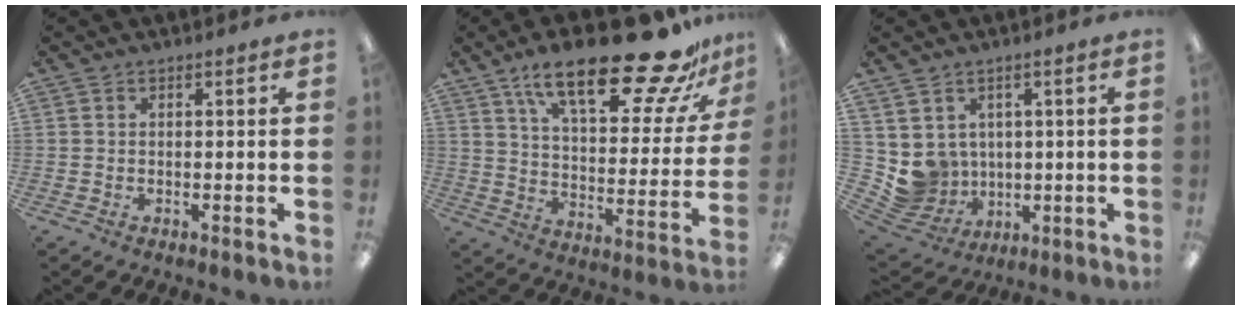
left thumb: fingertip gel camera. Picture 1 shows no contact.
{"total": 25.9, "force": [17.2, 8.1, 17.5], "torque": [-0.260, -0.107, 0.276]}
{"total": 6.7, "force": [2.1, 6.4, 0.4], "torque": [-0.046, -0.029, 0.051]}